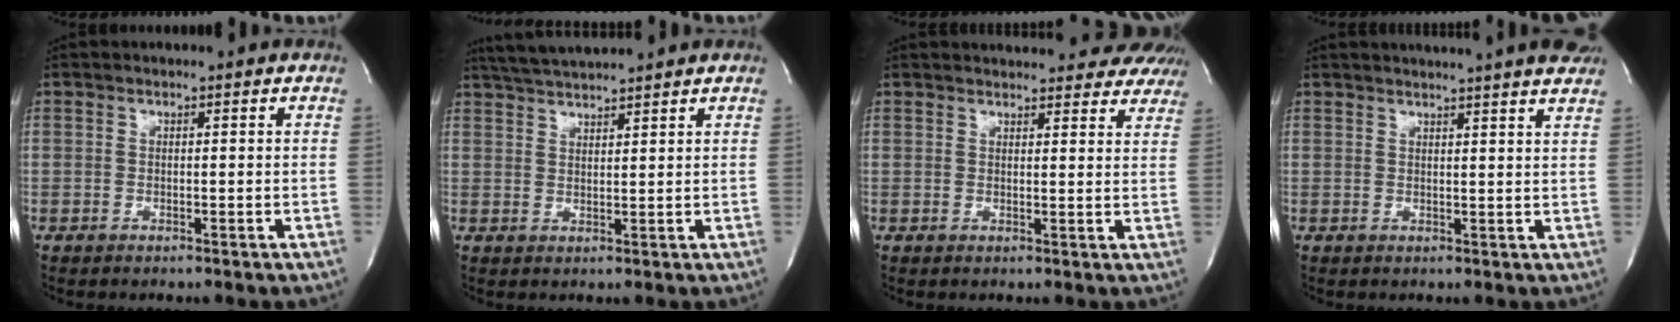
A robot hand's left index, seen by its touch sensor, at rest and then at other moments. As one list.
[{"total": 6.1, "force": [5.7, -0.8, 2.0], "torque": [-0.044, 0.020, 0.104]}, {"total": 22.6, "force": [21.2, 5.5, 5.5], "torque": [-0.084, -0.025, 0.241]}, {"total": 15.8, "force": [14.6, 0.1, 6.2], "torque": [-0.097, -0.006, 0.171]}]